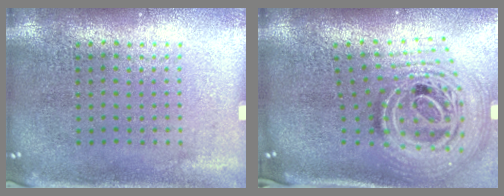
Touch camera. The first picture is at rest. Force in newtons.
{"total": 2.6, "press": 1.8, "slide": 1.9}